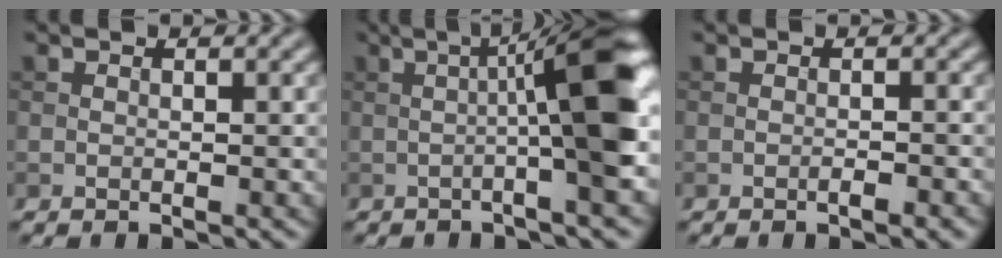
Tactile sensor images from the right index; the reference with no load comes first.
{"total": 9.0, "force": [0.3, 1.1, 8.9], "torque": [-0.121, 0.021, -0.003]}
{"total": 1.1, "force": [-0.6, 0.2, 1.0], "torque": [-0.014, -0.001, -0.009]}